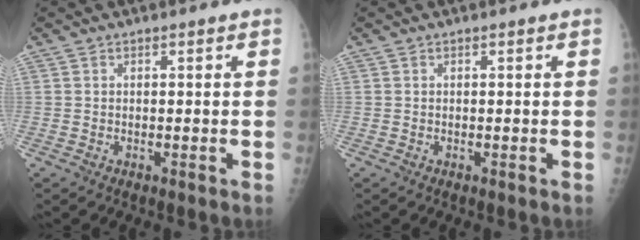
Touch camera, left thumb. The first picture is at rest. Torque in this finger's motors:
{"motor_torque": [0.00, 0.00, -0.01, -0.02, 0.00]}